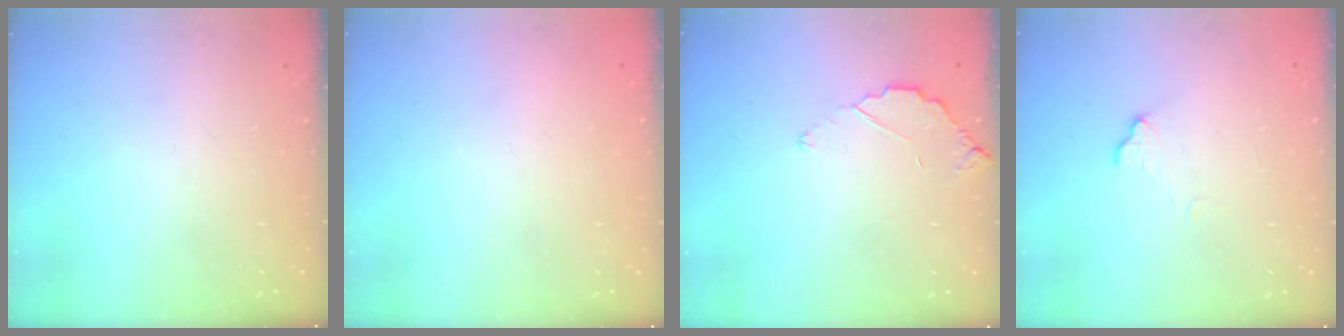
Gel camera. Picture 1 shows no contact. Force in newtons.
{"total": 2.1, "press": 2.1, "slide": 0.1}
{"total": 3.3, "press": 3.3, "slide": 0.3}
{"total": 6.6, "press": 6.6, "slide": 0.5}